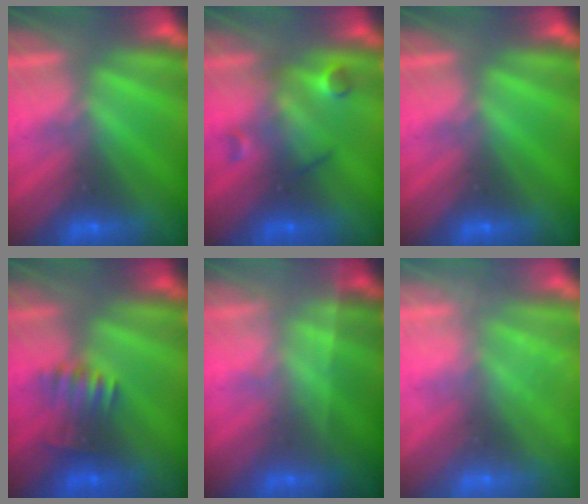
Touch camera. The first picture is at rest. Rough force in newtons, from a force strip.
{"total": 2.5}
{"total": 0.0}
{"total": 3.6}
{"total": 1.8}
{"total": 2.4}